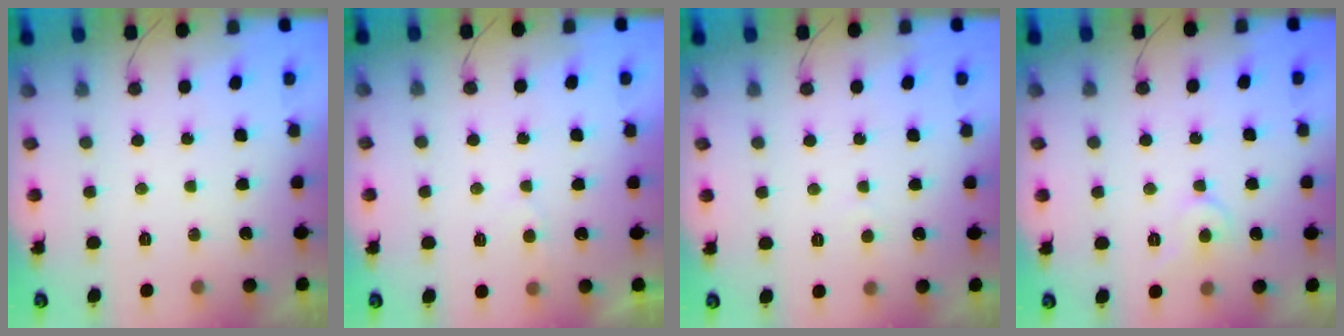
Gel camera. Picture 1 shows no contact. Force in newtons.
{"total": 2.9, "press": 2.8, "slide": 0.3}
{"total": 1.6, "press": 1.6, "slide": 0.1}
{"total": 5.7, "press": 5.6, "slide": 0.6}